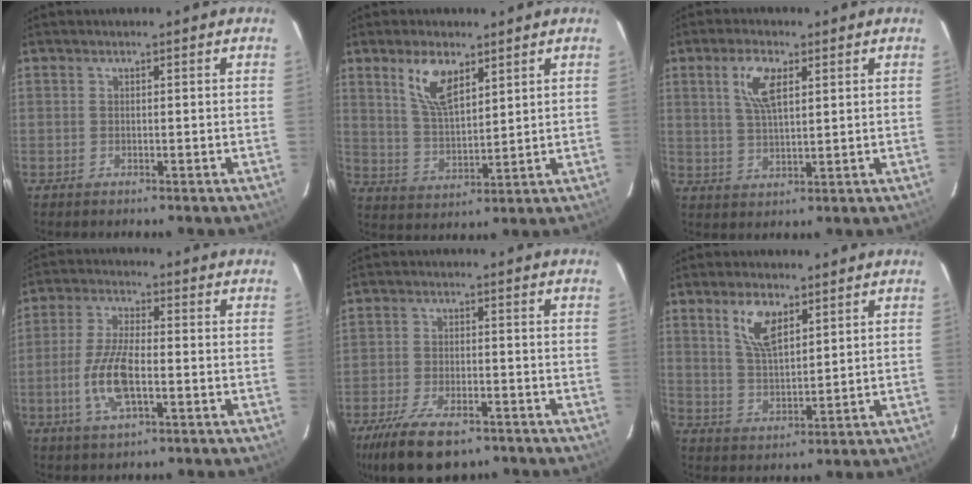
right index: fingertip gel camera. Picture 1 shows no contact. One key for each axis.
{"total": 8.5, "fx": 4.9, "fy": 3.7, "fz": 5.9, "tx": -0.112, "ty": 0.005, "tz": 0.101}
{"total": 6.5, "fx": 2.7, "fy": 2.6, "fz": 5.3, "tx": -0.103, "ty": 0.008, "tz": 0.055}
{"total": 9.5, "fx": -2.6, "fy": 3.3, "fz": 8.5, "tx": -0.180, "ty": -0.001, "tz": -0.053}
{"total": 14.2, "fx": -9.9, "fy": 6.0, "fz": 8.4, "tx": -0.189, "ty": -0.029, "tz": -0.165}
{"total": 7.6, "fx": 4.1, "fy": 3.4, "fz": 5.4, "tx": -0.103, "ty": 0.006, "tz": 0.083}